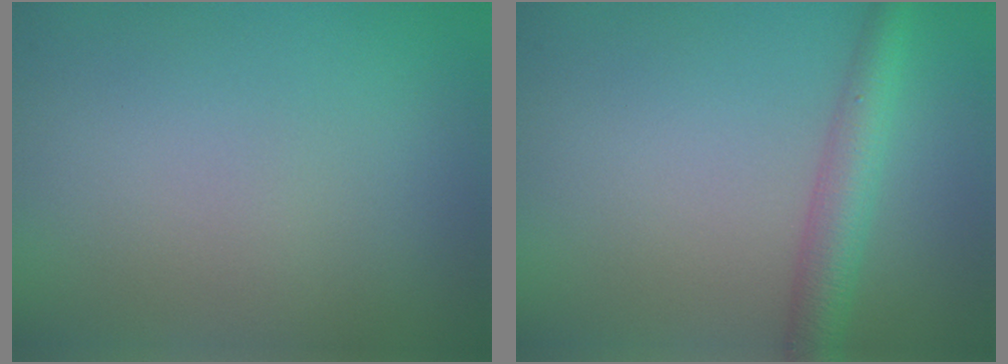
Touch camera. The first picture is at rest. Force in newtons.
{"total": 3.6, "press": 3.6, "slide": 0.1}